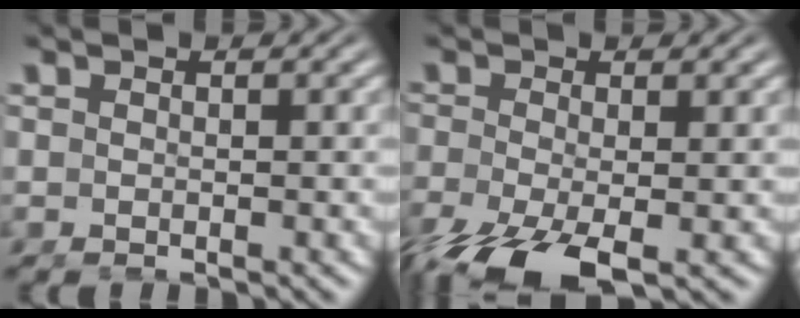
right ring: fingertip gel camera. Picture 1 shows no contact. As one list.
[{"total": 5.3, "force": [-3.5, 1.9, 3.6], "torque": [-0.087, -0.035, -0.045]}]